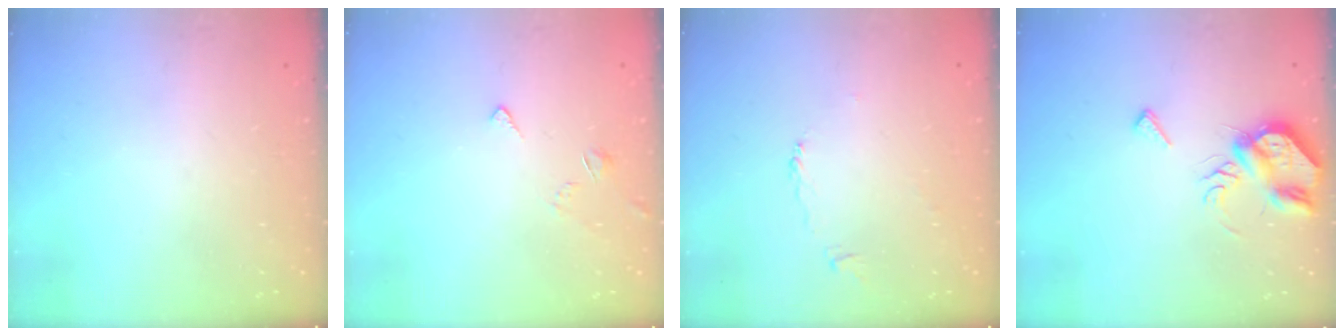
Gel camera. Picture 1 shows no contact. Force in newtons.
{"total": 2.9, "press": 2.8, "slide": 0.6}
{"total": 2.2, "press": 2.1, "slide": 0.4}
{"total": 10.1, "press": 10.1, "slide": 0.8}